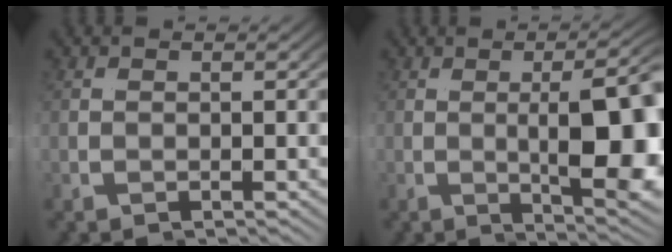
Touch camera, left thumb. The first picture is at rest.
{"total": 9.0, "force": [-1.1, -0.1, 8.9], "torque": [-0.115, 0.024, -0.016]}